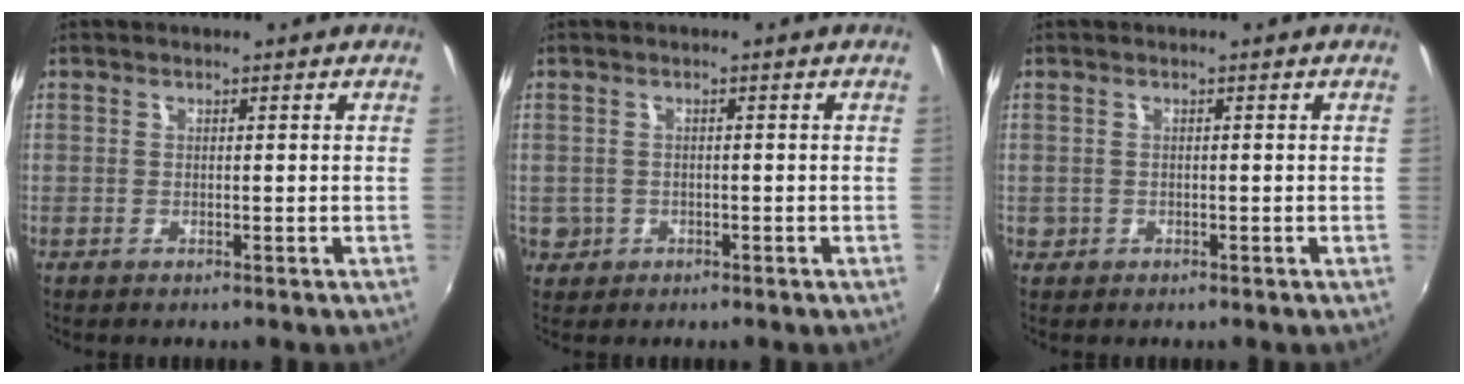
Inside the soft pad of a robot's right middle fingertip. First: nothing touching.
{"total": 3.6, "force": [-0.8, 3.3, 1.0], "torque": [-0.028, -0.003, -0.006]}
{"total": 1.3, "force": [-0.3, 1.3, 0.2], "torque": [-0.005, -0.004, -0.003]}